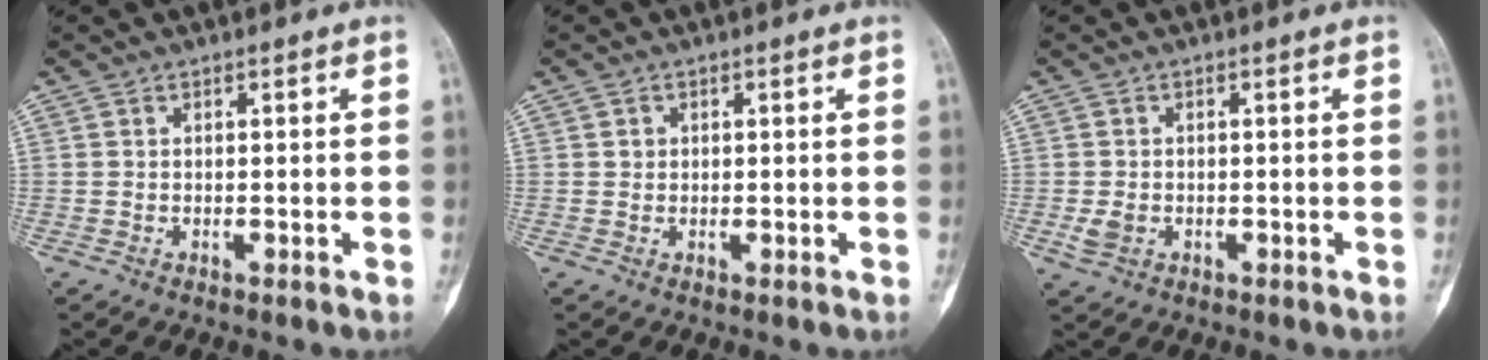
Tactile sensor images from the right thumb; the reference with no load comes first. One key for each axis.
{"total": 1.2, "fx": 0.3, "fy": 1.1, "fz": 0.3, "tx": 0.000, "ty": 0.001, "tz": 0.004}
{"total": 2.6, "fx": -0.6, "fy": 2.0, "fz": 1.5, "tx": -0.029, "ty": 0.001, "tz": -0.007}